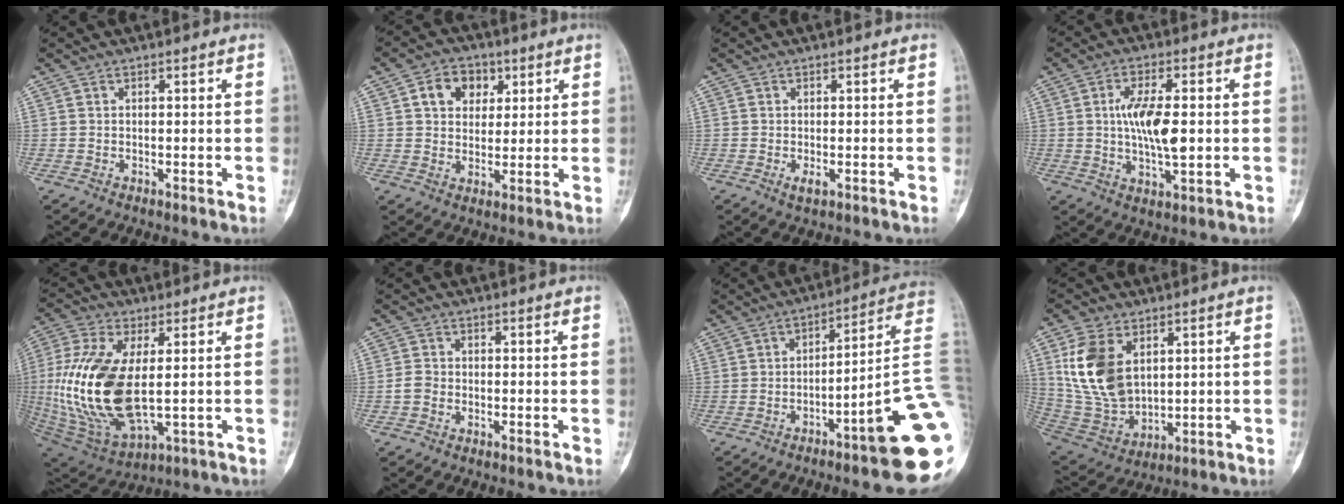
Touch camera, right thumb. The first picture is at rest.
{"total": 7.9, "force": [2.9, 6.1, 4.1], "torque": [-0.028, -0.004, 0.044]}
{"total": 1.5, "force": [-0.5, 0.6, 1.3], "torque": [-0.025, -0.004, -0.008]}
{"total": 9.7, "force": [0.4, 4.0, 8.9], "torque": [-0.162, -0.004, 0.008]}
{"total": 21.5, "force": [0.0, 9.8, 19.1], "torque": [-0.415, -0.014, 0.017]}
{"total": 2.3, "force": [-0.7, 1.8, 1.2], "torque": [-0.018, 0.008, -0.018]}
{"total": 17.1, "force": [-5.8, 1.4, 16.1], "torque": [-0.160, 0.044, -0.081]}
{"total": 14.6, "force": [4.2, 9.3, 10.5], "torque": [-0.193, -0.018, 0.099]}